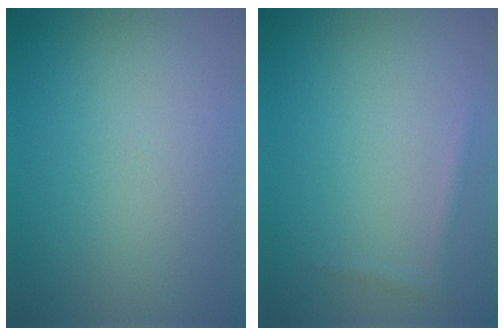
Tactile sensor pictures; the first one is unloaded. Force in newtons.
{"total": 0.8, "press": 0.8, "slide": 0.1}